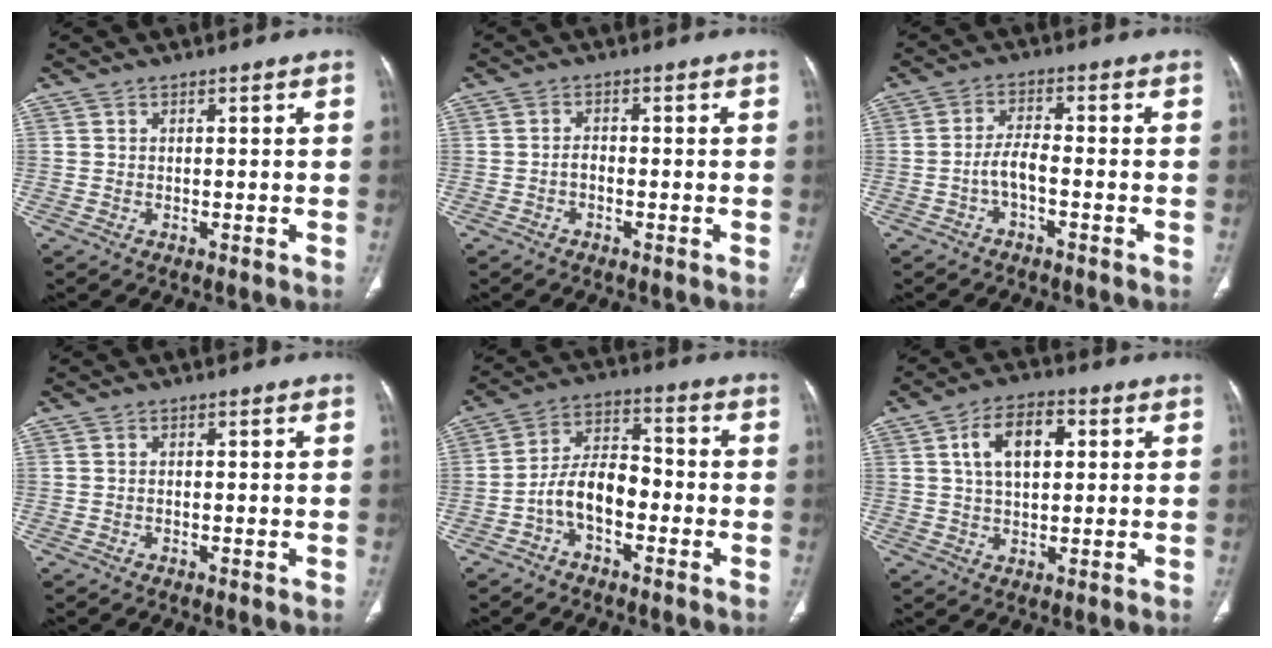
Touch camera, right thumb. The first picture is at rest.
{"total": 1.4, "force": [-0.7, 0.8, 1.0], "torque": [-0.016, 0.007, -0.015]}
{"total": 3.7, "force": [-1.7, 1.1, 3.1], "torque": [-0.065, 0.022, -0.034]}
{"total": 0.0}
{"total": 9.2, "force": [-3.3, 5.1, 6.9], "torque": [-0.117, 0.043, -0.067]}
{"total": 9.4, "force": [2.4, 5.4, 7.3], "torque": [-0.116, 0.010, 0.038]}